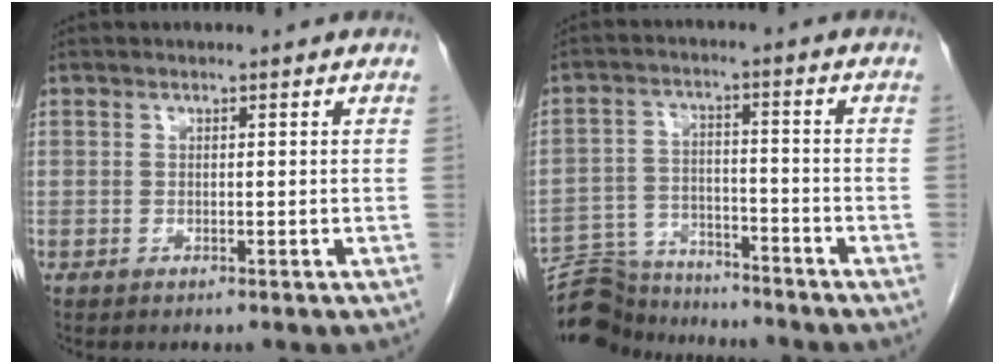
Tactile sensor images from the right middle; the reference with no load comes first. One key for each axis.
{"total": 9.9, "fx": -9.6, "fy": 2.6, "fz": 0.2, "tx": -0.005, "ty": 0.023, "tz": -0.163}